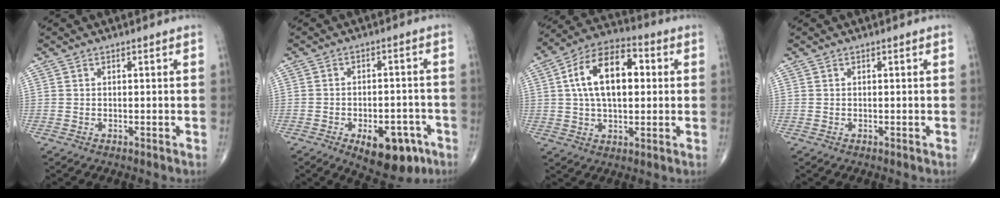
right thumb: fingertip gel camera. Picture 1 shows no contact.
{"total": 12.3, "force": [-6.1, 6.3, 8.5], "torque": [-0.092, 0.027, -0.075]}
{"total": 15.7, "force": [2.5, 8.7, 12.8], "torque": [-0.211, 0.021, 0.035]}
{"total": 0.0}